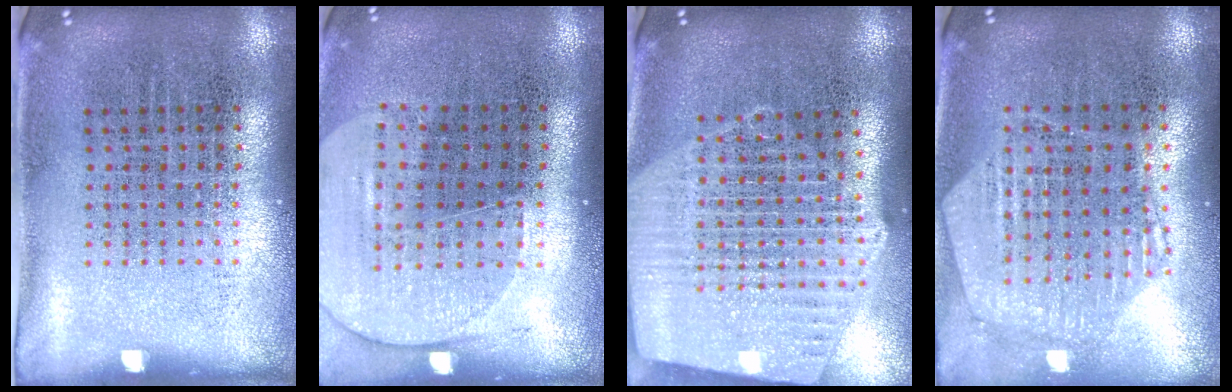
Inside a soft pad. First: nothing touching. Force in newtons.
{"total": 1.7, "press": 1.5, "slide": 0.7}
{"total": 2.7, "press": 2.3, "slide": 1.5}
{"total": 1.1, "press": 1.1, "slide": 0.2}